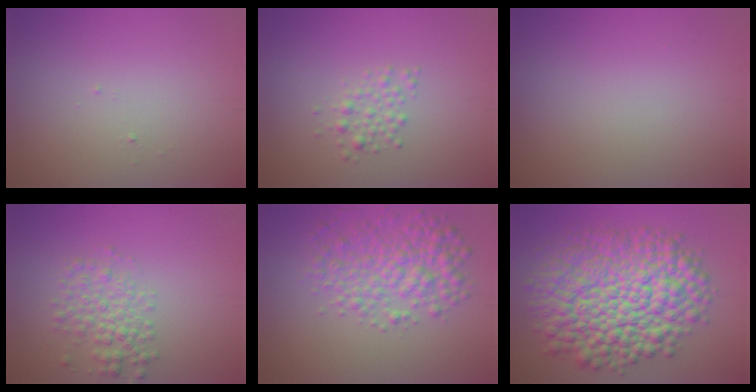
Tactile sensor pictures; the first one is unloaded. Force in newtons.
{"total": 1.7, "press": 1.7, "slide": 0.0}
{"total": 0.0}
{"total": 3.2, "press": 3.2, "slide": 0.1}
{"total": 5.3, "press": 5.3, "slide": 0.1}
{"total": 13.2, "press": 13.2, "slide": 0.2}